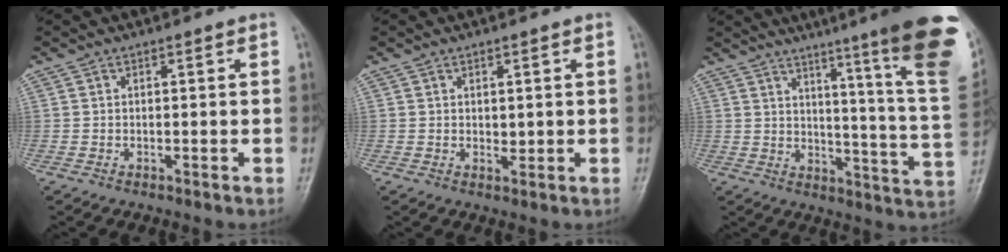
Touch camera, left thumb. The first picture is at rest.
{"total": 1.6, "force": [0.5, 1.0, 1.2], "torque": [-0.012, -0.006, 0.009]}
{"total": 24.1, "force": [15.0, 1.0, 18.8], "torque": [-0.216, -0.095, 0.192]}